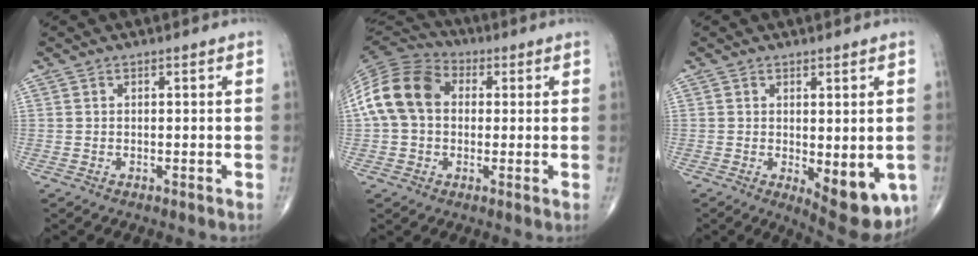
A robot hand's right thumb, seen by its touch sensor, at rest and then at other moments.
{"total": 13.9, "force": [1.5, 10.5, 9.0], "torque": [-0.167, 0.034, 0.017]}
{"total": 10.3, "force": [-2.4, 4.3, 9.0], "torque": [-0.095, -0.021, -0.020]}